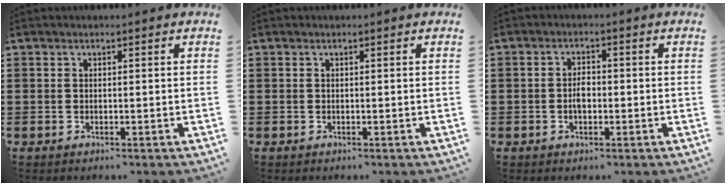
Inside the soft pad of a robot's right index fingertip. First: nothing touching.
{"total": 0.0}
{"total": 2.5, "force": [-0.4, 1.3, 2.1], "torque": [-0.039, 0.003, -0.009]}